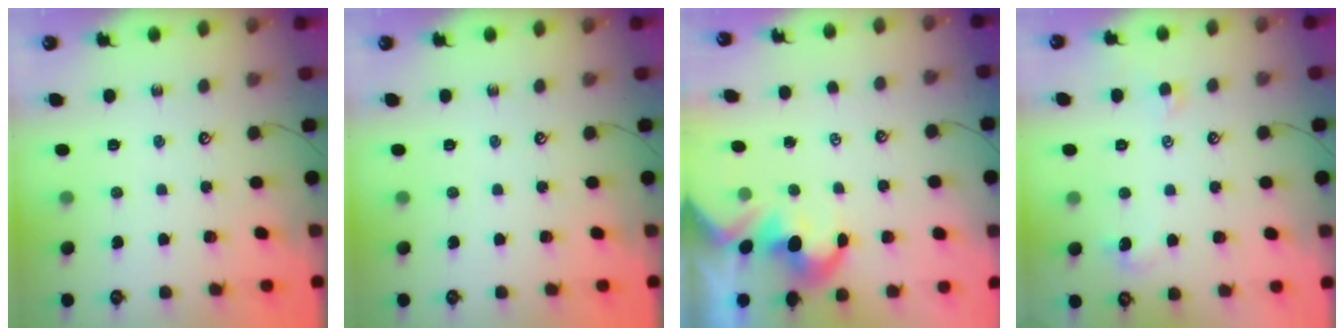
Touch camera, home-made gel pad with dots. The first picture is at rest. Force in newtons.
{"total": 0.0}
{"total": 1.2, "press": 0.9, "slide": 0.8}
{"total": 2.5, "press": 2.4, "slide": 0.9}